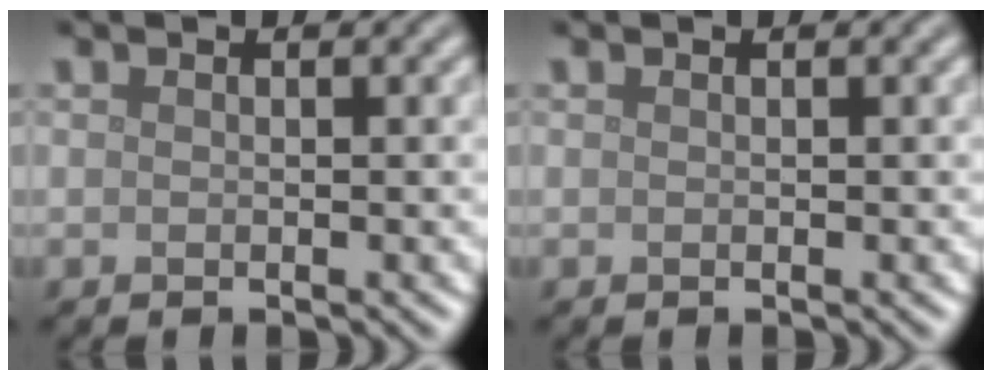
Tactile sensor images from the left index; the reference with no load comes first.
{"total": 0.0}